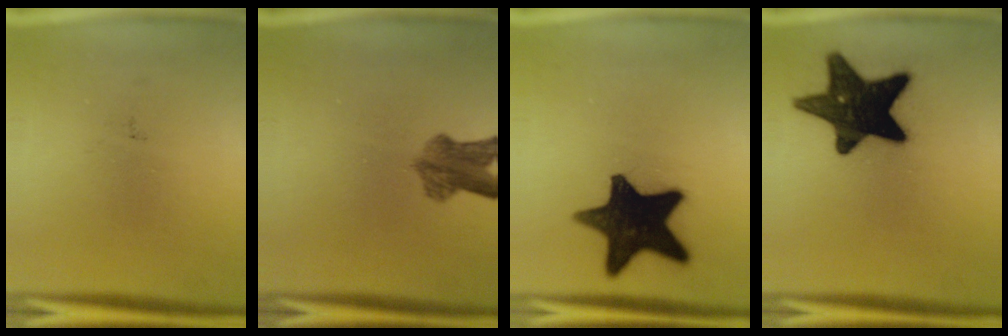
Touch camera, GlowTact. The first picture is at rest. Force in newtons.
{"total": 5.7}
{"total": 17.3}
{"total": 17.0}